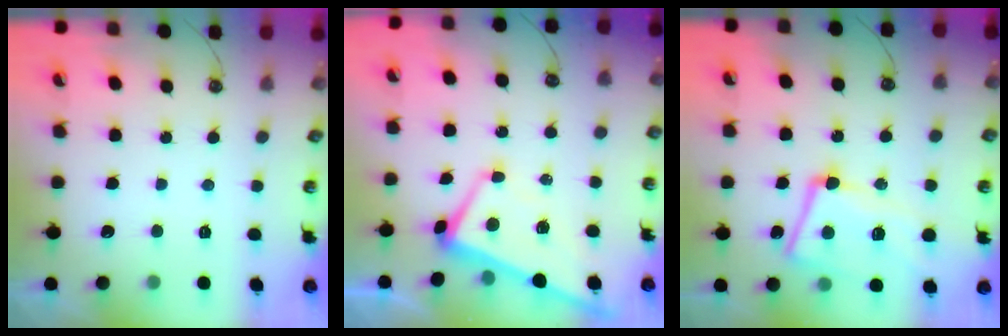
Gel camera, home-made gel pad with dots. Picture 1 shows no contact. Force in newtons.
{"total": 2.2, "press": 2.1, "slide": 0.6}
{"total": 10.3, "press": 9.9, "slide": 2.6}